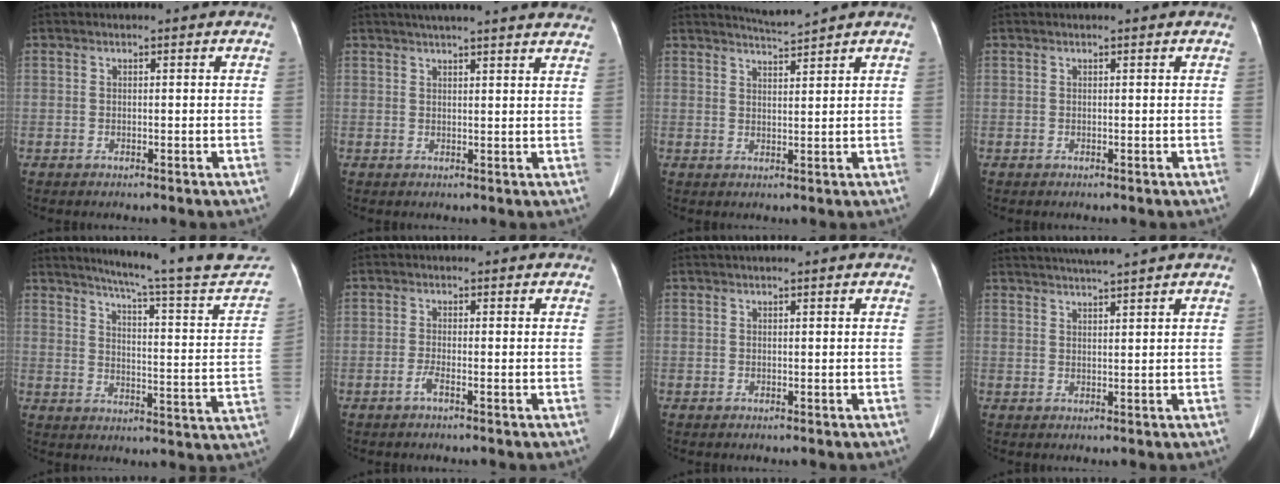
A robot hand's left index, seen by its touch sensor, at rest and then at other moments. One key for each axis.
{"total": 17.7, "fx": 16.0, "fy": 1.4, "fz": 7.5, "tx": -0.105, "ty": 0.021, "tz": 0.190}
{"total": 3.0, "fx": 2.7, "fy": -1.3, "fz": -0.1, "tx": -0.004, "ty": -0.007, "tz": 0.056}
{"total": 0.7, "fx": 0.7, "fy": 0.0, "fz": 0.2, "tx": -0.006, "ty": 0.016, "tz": 0.008}
{"total": 24.9, "fx": 22.6, "fy": 0.0, "fz": 10.4, "tx": -0.145, "ty": -0.087, "tz": 0.271}
{"total": 0.8, "fx": -0.8, "fy": 0.0, "fz": 0.2, "tx": -0.006, "ty": -0.007, "tz": -0.011}
{"total": 0.7, "fx": 0.5, "fy": -0.1, "fz": 0.5, "tx": -0.014, "ty": 0.020, "tz": 0.014}
{"total": 5.6, "fx": 5.0, "fy": -1.3, "fz": 2.2, "tx": -0.036, "ty": 0.014, "tz": 0.080}